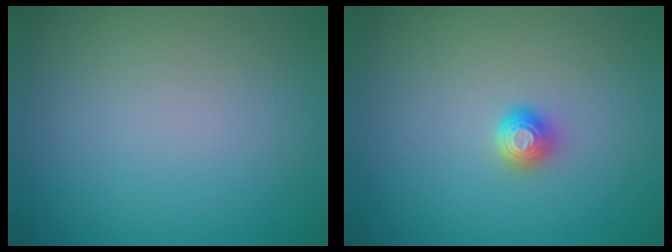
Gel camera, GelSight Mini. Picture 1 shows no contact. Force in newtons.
{"total": 1.4, "press": 1.2, "slide": 0.7}